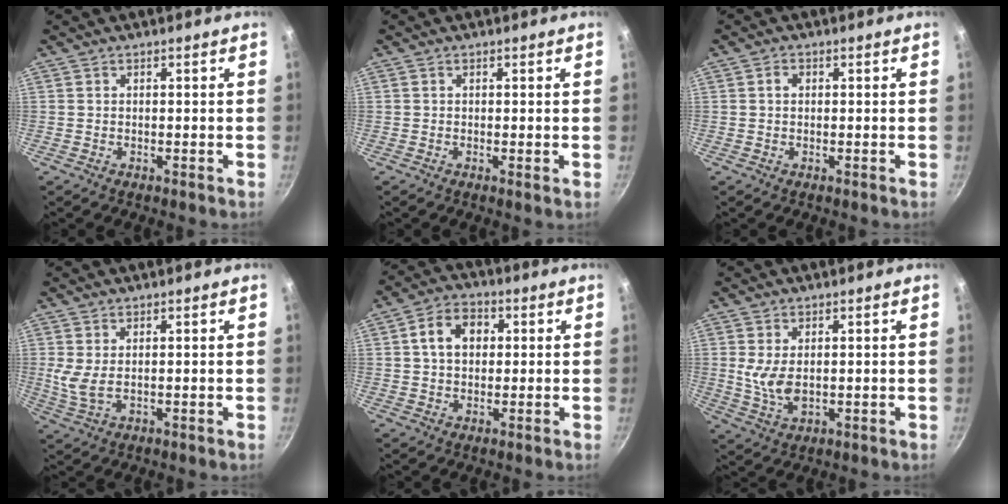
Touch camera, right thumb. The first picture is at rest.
{"total": 0.8, "force": [0.1, 0.1, 0.7], "torque": [-0.012, -0.002, -0.001]}
{"total": 1.4, "force": [0.2, 1.1, 0.8], "torque": [-0.014, 0.005, 0.002]}
{"total": 4.2, "force": [1.1, 1.8, 3.6], "torque": [-0.076, -0.009, 0.030]}
{"total": 7.8, "force": [1.5, 5.8, 4.9], "torque": [-0.060, 0.012, 0.017]}
{"total": 5.9, "force": [0.8, 3.1, 4.9], "torque": [-0.093, -0.012, 0.024]}